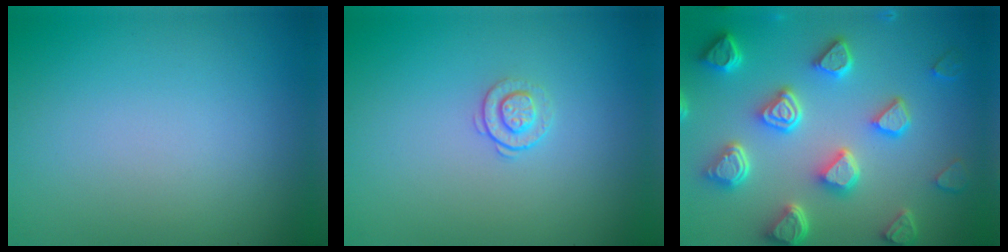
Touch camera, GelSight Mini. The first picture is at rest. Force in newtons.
{"total": 1.2, "press": 0.9, "slide": 0.8}
{"total": 7.2, "press": 5.8, "slide": 4.4}